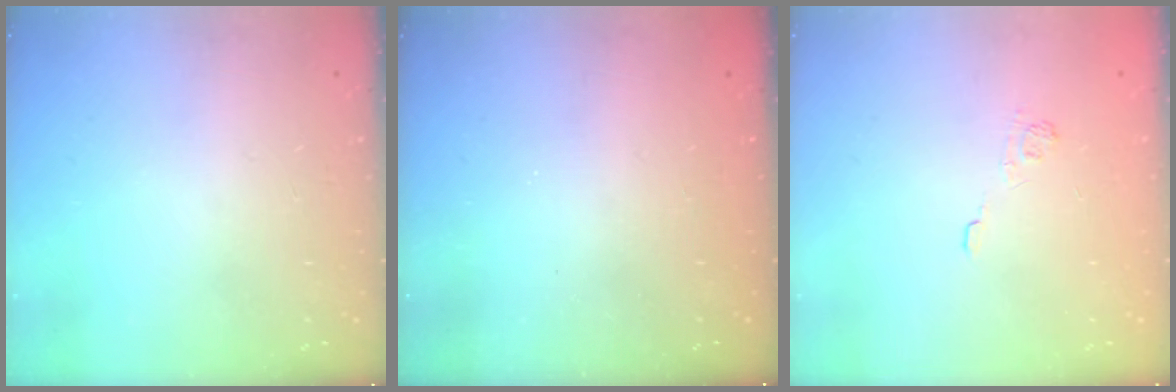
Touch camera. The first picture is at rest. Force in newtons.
{"total": 2.2, "press": 2.1, "slide": 0.7}
{"total": 2.3, "press": 1.8, "slide": 1.3}